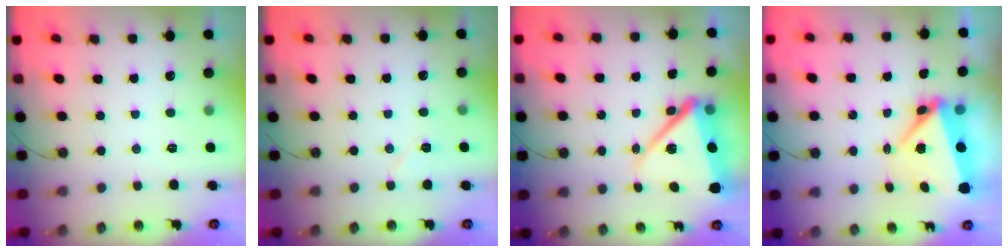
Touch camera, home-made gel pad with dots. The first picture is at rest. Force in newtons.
{"total": 5.1, "press": 4.8, "slide": 1.7}
{"total": 14.2, "press": 14.1, "slide": 1.3}
{"total": 6.5, "press": 6.4, "slide": 1.1}